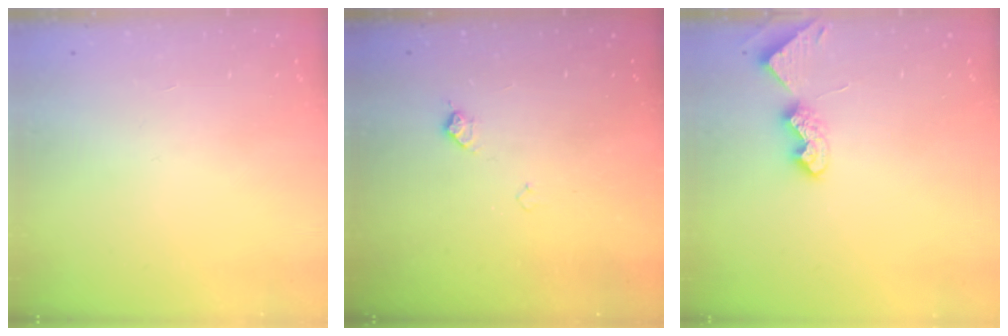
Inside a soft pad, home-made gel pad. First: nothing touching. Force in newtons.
{"total": 6.2, "press": 6.1, "slide": 0.8}
{"total": 7.5, "press": 7.5, "slide": 0.5}